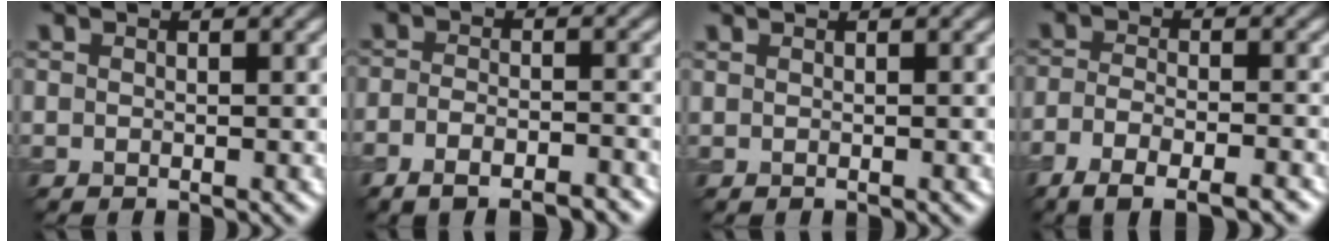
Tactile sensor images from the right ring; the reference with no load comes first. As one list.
[{"total": 4.9, "force": [-3.5, 1.6, 3.0], "torque": [-0.045, -0.003, -0.051]}, {"total": 1.0, "force": [0.6, 0.5, 0.7], "torque": [-0.008, 0.001, -0.001]}, {"total": 6.3, "force": [-4.3, 2.0, 4.2], "torque": [-0.072, -0.015, -0.076]}]